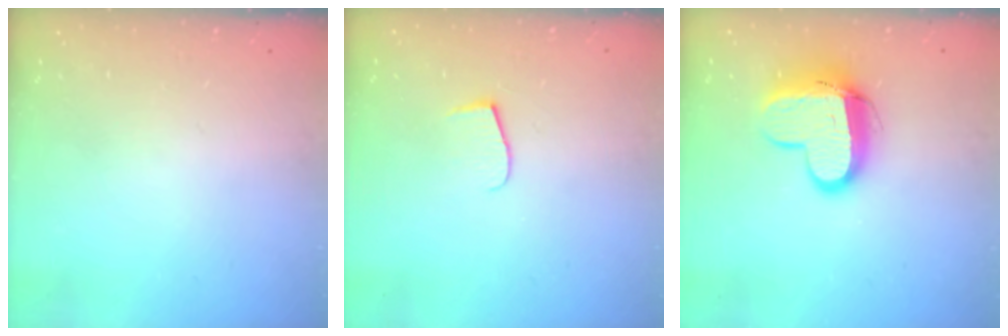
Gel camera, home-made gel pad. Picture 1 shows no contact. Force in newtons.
{"total": 5.5, "press": 5.5, "slide": 0.6}
{"total": 12.4, "press": 12.4, "slide": 1.2}